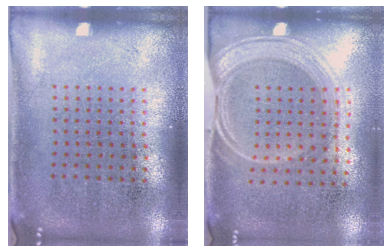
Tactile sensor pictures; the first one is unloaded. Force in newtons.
{"total": 1.6, "press": 1.4, "slide": 0.9}